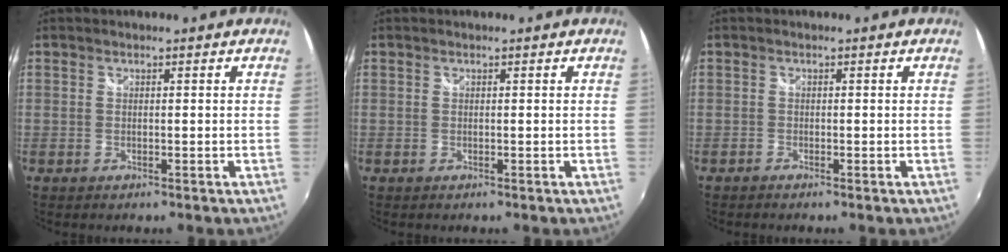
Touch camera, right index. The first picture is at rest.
{"total": 0.0}
{"total": 0.6, "force": [-0.6, 0.2, 0.1], "torque": [-0.006, -0.004, -0.014]}